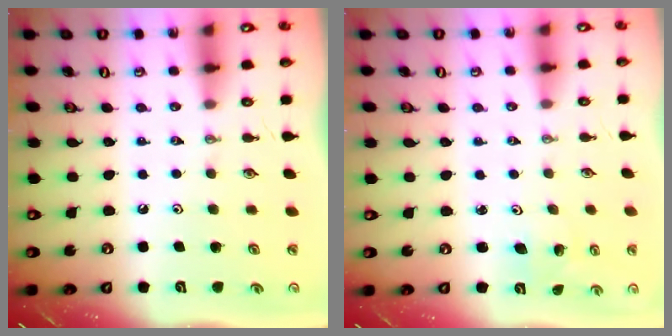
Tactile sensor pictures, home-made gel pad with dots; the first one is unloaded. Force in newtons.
{"total": 2.3, "press": 2.3, "slide": 0.2}